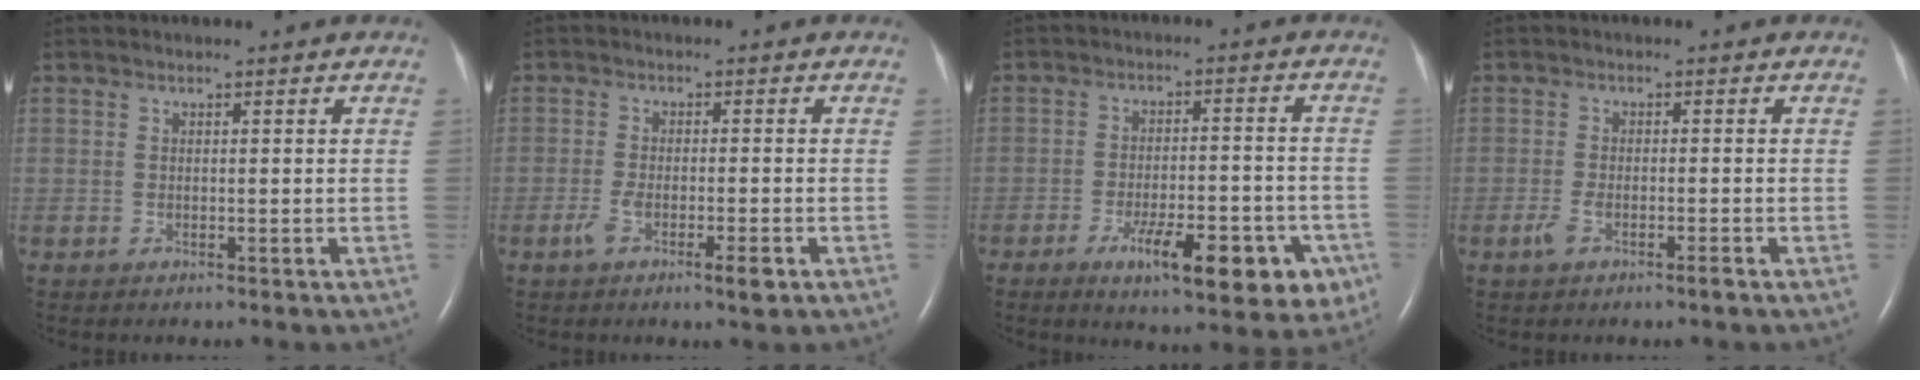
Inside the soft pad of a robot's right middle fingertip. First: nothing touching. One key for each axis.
{"total": 4.4, "fx": -2.2, "fy": 0.8, "fz": 3.7, "tx": -0.069, "ty": -0.005, "tz": -0.038}
{"total": 13.4, "fx": -6.7, "fy": 4.0, "fz": 10.9, "tx": -0.123, "ty": 0.005, "tz": -0.084}
{"total": 2.7, "fx": -1.6, "fy": 0.5, "fz": 2.1, "tx": -0.048, "ty": -0.003, "tz": -0.032}